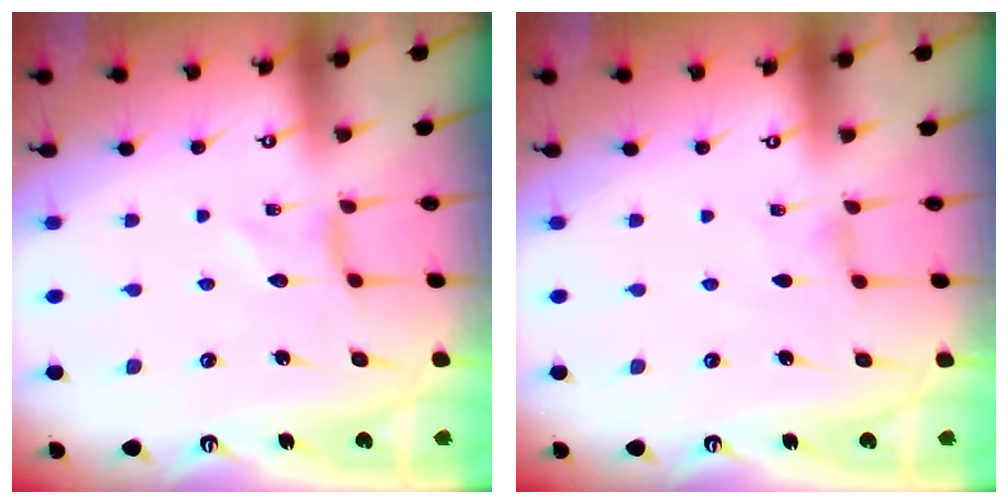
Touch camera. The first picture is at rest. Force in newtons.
{"total": 0.0}